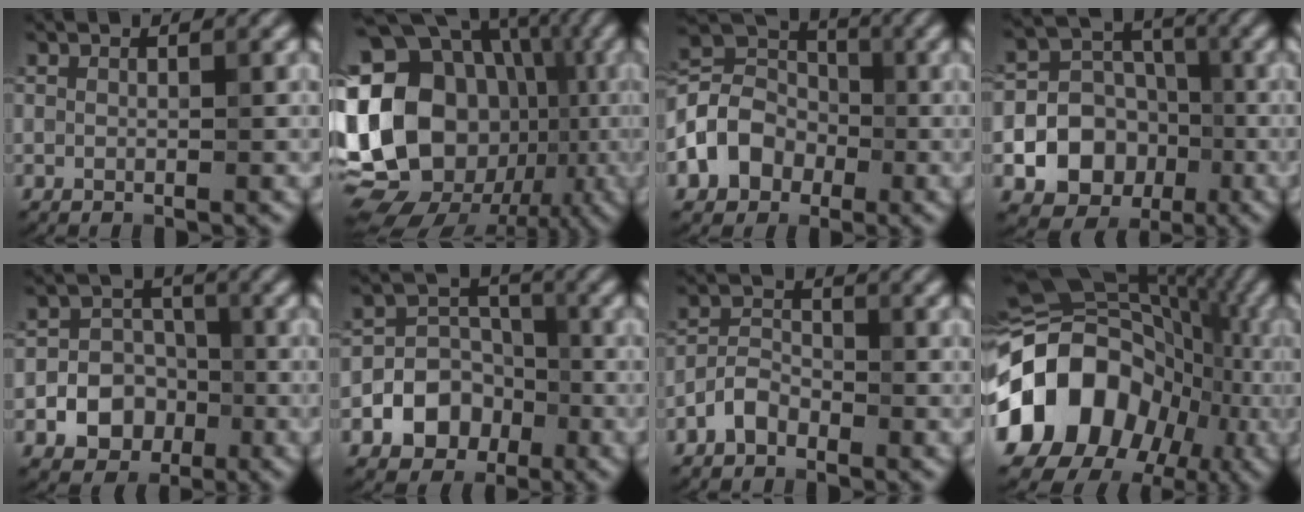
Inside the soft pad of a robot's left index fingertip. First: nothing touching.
{"total": 21.5, "force": [-1.5, 18.1, 11.4], "torque": [-0.199, 0.031, -0.056]}
{"total": 5.3, "force": [-1.9, 4.2, 2.6], "torque": [-0.048, 0.010, -0.050]}
{"total": 10.2, "force": [-3.0, 9.0, 3.7], "torque": [-0.053, -0.005, -0.073]}
{"total": 6.3, "force": [-2.3, 5.5, 2.2], "torque": [-0.016, 0.007, -0.057]}
{"total": 6.3, "force": [-2.6, 5.3, 2.4], "torque": [-0.016, 0.009, -0.069]}
{"total": 2.2, "force": [-1.6, 1.1, 1.0], "torque": [-0.022, 0.015, -0.034]}
{"total": 17.7, "force": [-4.2, 14.0, 10.0], "torque": [-0.203, 0.004, -0.074]}